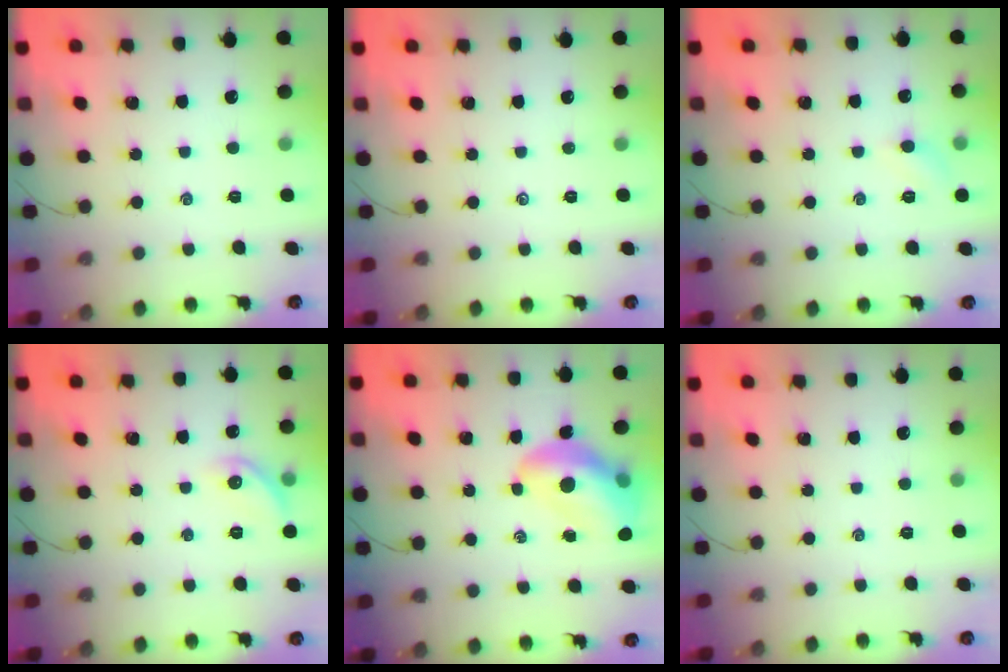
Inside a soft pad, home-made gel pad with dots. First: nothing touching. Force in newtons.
{"total": 0.0}
{"total": 4.6, "press": 4.4, "slide": 1.3}
{"total": 7.8, "press": 7.8, "slide": 0.5}
{"total": 12.8, "press": 12.3, "slide": 3.6}
{"total": 0.0}